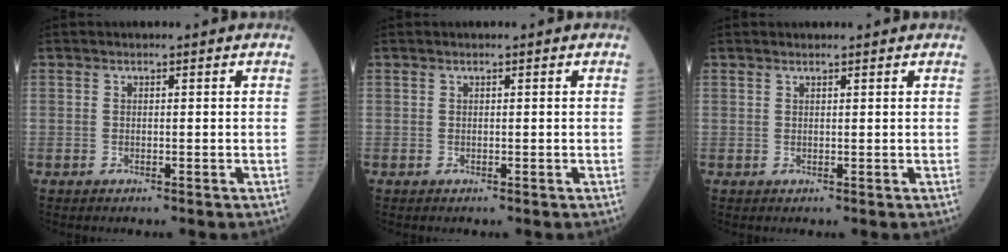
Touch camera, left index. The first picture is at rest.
{"total": 0.0}
{"total": 0.9, "force": [0.9, 0.2, 0.1], "torque": [-0.011, 0.009, 0.016]}